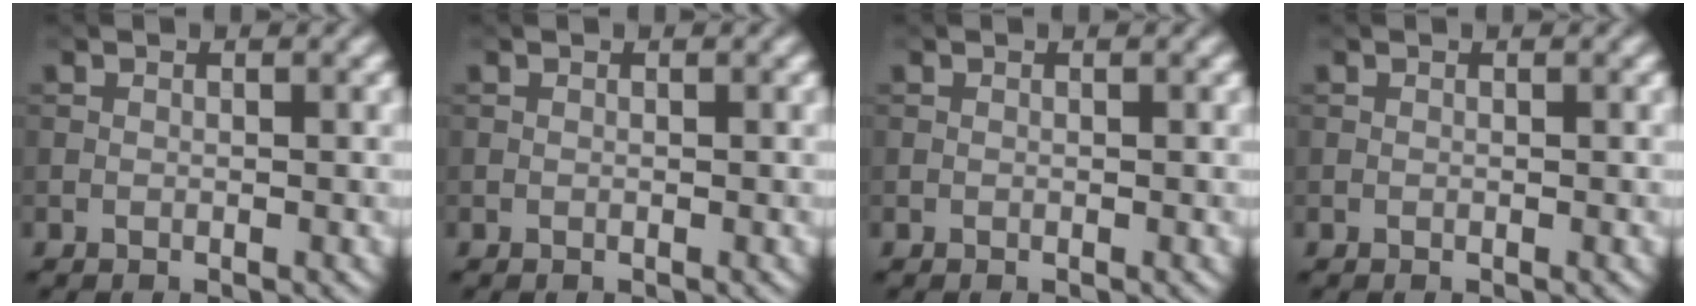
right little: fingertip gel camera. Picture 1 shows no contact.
{"total": 0.0}
{"total": 0.0}
{"total": 0.0}